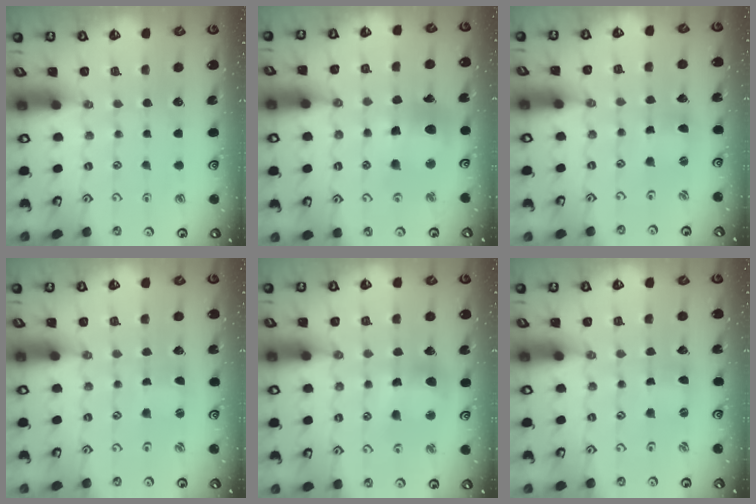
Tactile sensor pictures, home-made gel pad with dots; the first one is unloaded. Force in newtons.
{"total": 13.1, "press": 13.0, "slide": 1.7}
{"total": 1.3, "press": 1.2, "slide": 0.2}
{"total": 0.0}
{"total": 10.0, "press": 9.9, "slide": 1.2}
{"total": 0.0}